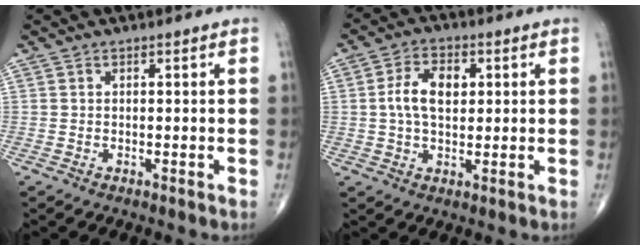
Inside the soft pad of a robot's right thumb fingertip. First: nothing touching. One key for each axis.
{"total": 7.7, "fx": 1.2, "fy": 4.6, "fz": 6.0, "tx": -0.102, "ty": 0.008, "tz": 0.018}